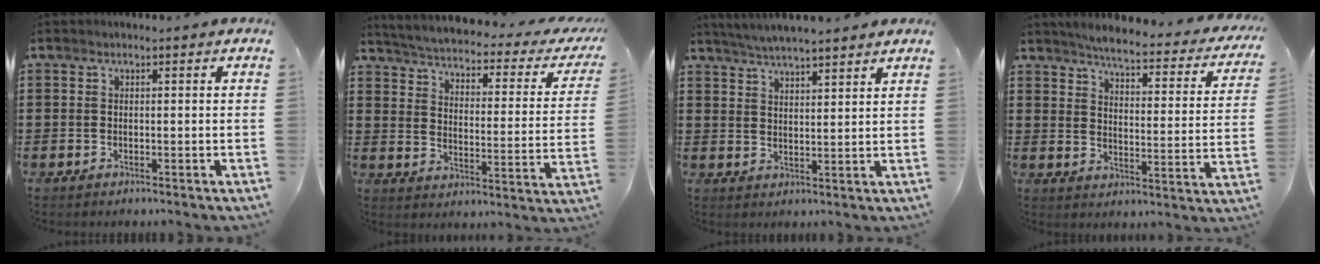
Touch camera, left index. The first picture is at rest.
{"total": 2.4, "force": [2.1, -0.2, 1.1], "torque": [-0.039, -0.028, 0.025]}
{"total": 4.1, "force": [4.0, -0.2, 1.1], "torque": [-0.034, -0.011, 0.071]}
{"total": 4.4, "force": [4.0, 0.0, 1.8], "torque": [-0.050, -0.034, 0.060]}